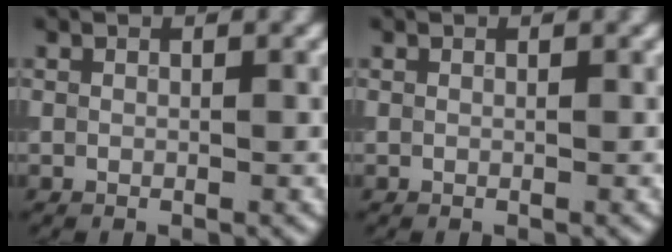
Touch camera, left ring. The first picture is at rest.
{"total": 0.0}